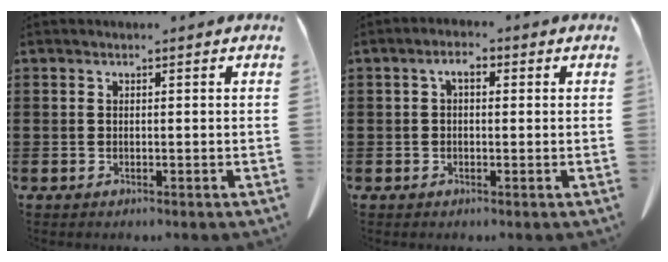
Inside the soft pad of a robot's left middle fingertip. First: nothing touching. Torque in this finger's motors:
{"motor_torque": [0.27, -0.27, 0.28, 0.07]}